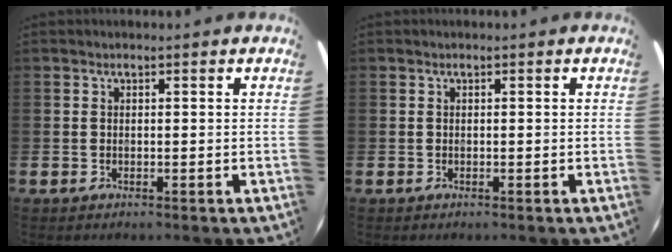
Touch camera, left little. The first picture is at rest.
{"total": 0.0}